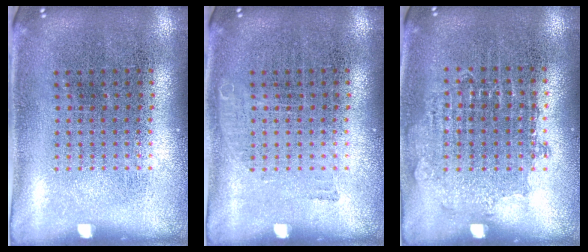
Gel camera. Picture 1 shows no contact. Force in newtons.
{"total": 0.5, "press": 0.5, "slide": 0.1}
{"total": 0.8, "press": 0.8, "slide": 0.2}